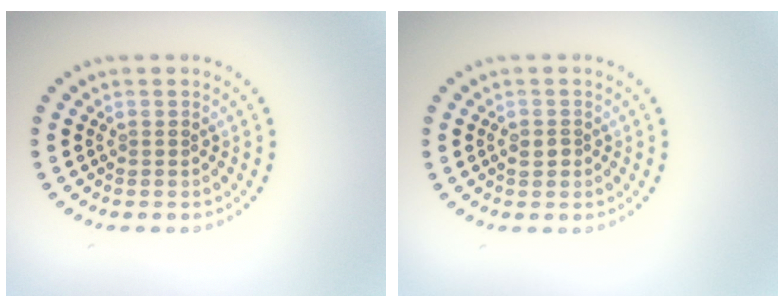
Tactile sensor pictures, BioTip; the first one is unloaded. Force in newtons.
{"total": 1.2, "press": 1.1, "slide": 0.3}